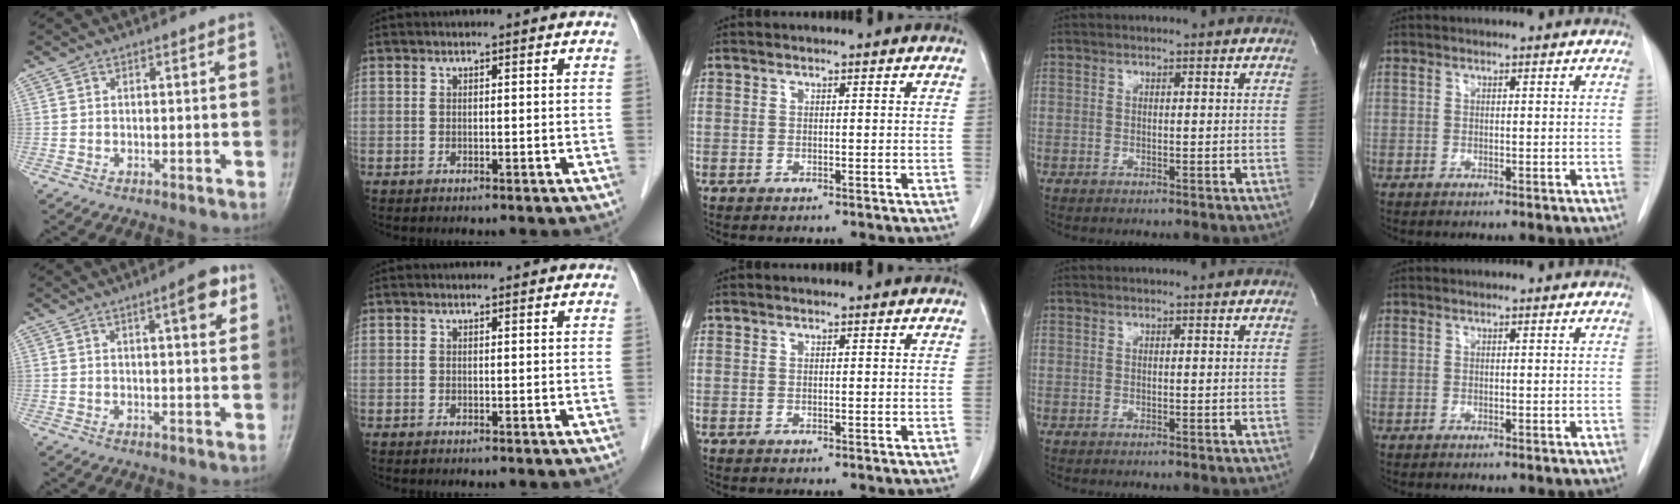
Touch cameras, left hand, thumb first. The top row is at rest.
{"thumb": {"total": 6.2, "force": [2.9, 1.7, 5.2], "torque": [-0.061, -0.010, 0.036]}, "index": {"total": 1.6, "force": [1.6, 0.2, 0.2], "torque": [-0.012, 0.007, 0.014]}}